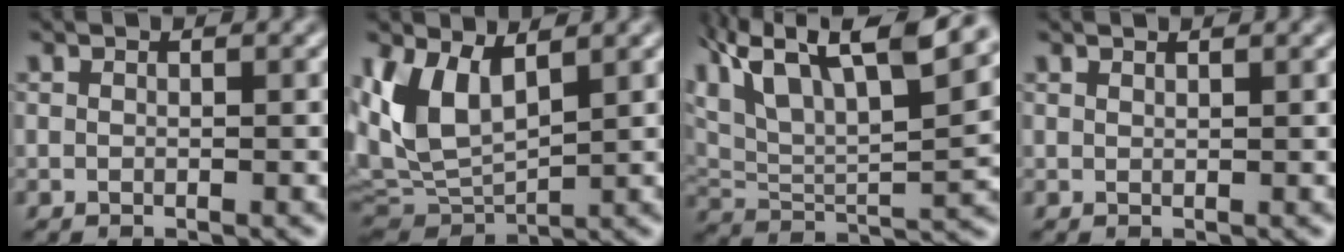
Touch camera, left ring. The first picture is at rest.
{"total": 7.0, "force": [1.7, 4.1, 5.5], "torque": [-0.131, 0.000, 0.037]}
{"total": 12.7, "force": [7.7, 4.7, 8.9], "torque": [-0.181, 0.036, 0.131]}
{"total": 0.7, "force": [0.7, 0.1, 0.2], "torque": [-0.002, 0.003, 0.006]}